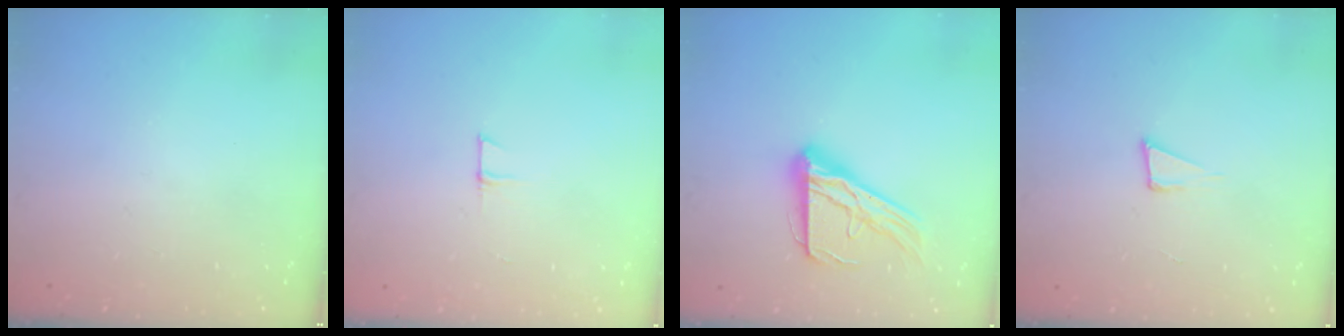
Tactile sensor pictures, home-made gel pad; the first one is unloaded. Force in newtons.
{"total": 3.9, "press": 3.9, "slide": 0.3}
{"total": 16.5, "press": 16.4, "slide": 1.5}
{"total": 3.9, "press": 2.4, "slide": 3.1}